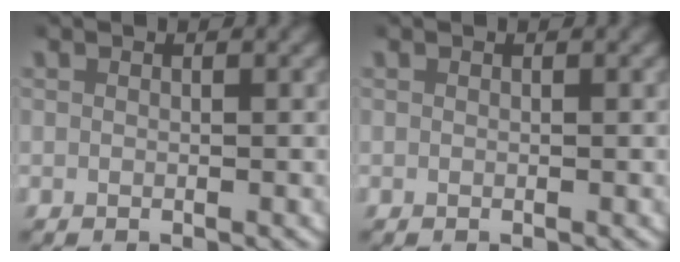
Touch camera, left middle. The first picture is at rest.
{"total": 0.0}